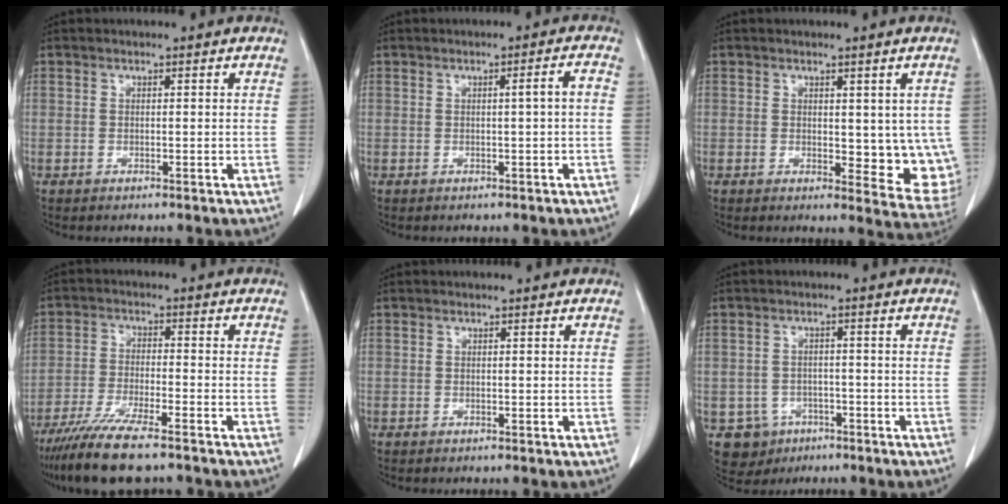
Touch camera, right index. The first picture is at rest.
{"total": 1.7, "force": [-0.3, -0.1, 1.6], "torque": [-0.024, 0.003, -0.003]}
{"total": 9.5, "force": [0.5, 4.6, 8.3], "torque": [-0.084, -0.022, 0.013]}
{"total": 10.6, "force": [-8.4, 1.0, 6.4], "torque": [-0.112, -0.027, -0.143]}
{"total": 0.0}
{"total": 5.6, "force": [-2.4, 5.1, 0.6], "torque": [-0.006, 0.010, -0.028]}